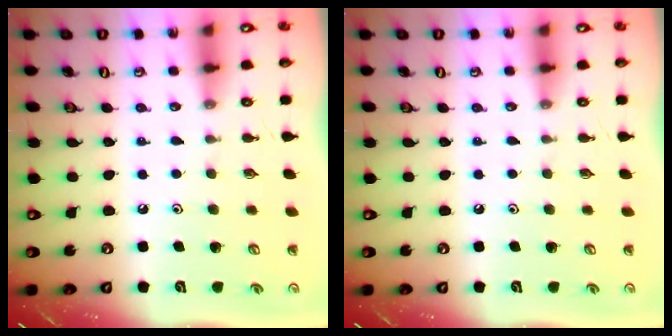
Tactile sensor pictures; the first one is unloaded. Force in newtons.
{"total": 0.0}